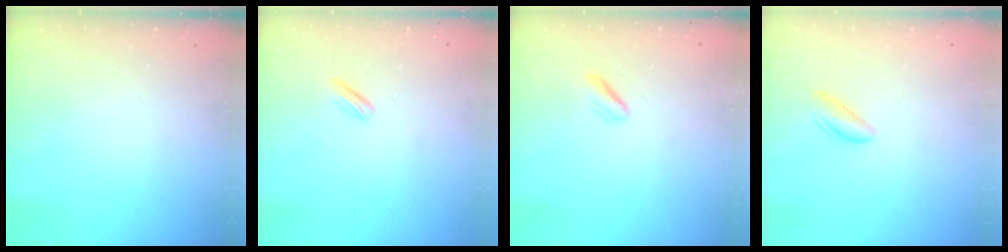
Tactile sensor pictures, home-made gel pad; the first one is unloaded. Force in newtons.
{"total": 2.4, "press": 2.3, "slide": 0.6}
{"total": 2.0, "press": 2.0, "slide": 0.6}
{"total": 1.8, "press": 1.7, "slide": 0.6}